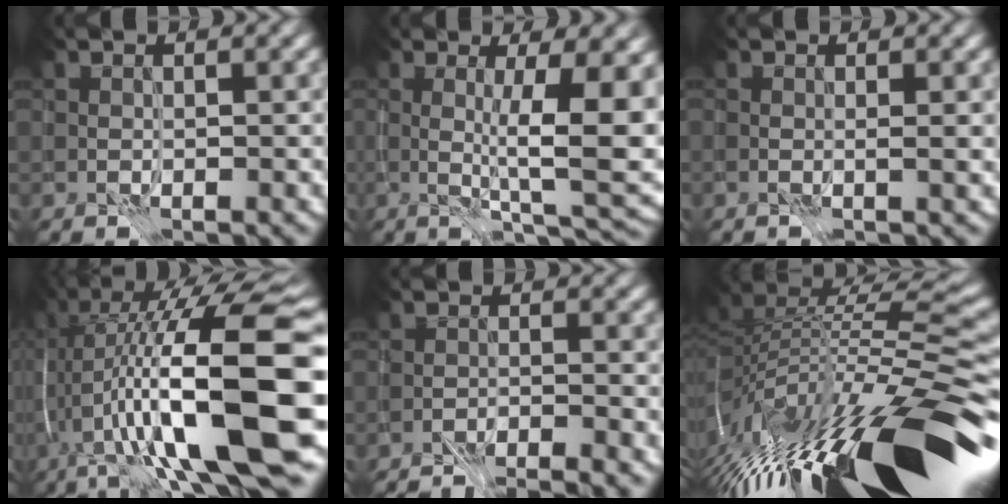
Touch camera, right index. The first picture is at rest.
{"total": 8.6, "force": [0.6, 2.0, 8.4], "torque": [-0.121, -0.004, 0.015]}
{"total": 0.8, "force": [0.1, 0.1, 0.8], "torque": [-0.013, -0.002, 0.002]}
{"total": 17.3, "force": [-1.5, 5.2, 16.4], "torque": [-0.294, 0.036, -0.022]}
{"total": 4.8, "force": [-4.7, 0.3, 1.0], "torque": [-0.017, 0.001, -0.068]}
{"total": 16.2, "force": [-7.0, 4.1, 14.0], "torque": [-0.239, 0.008, -0.107]}